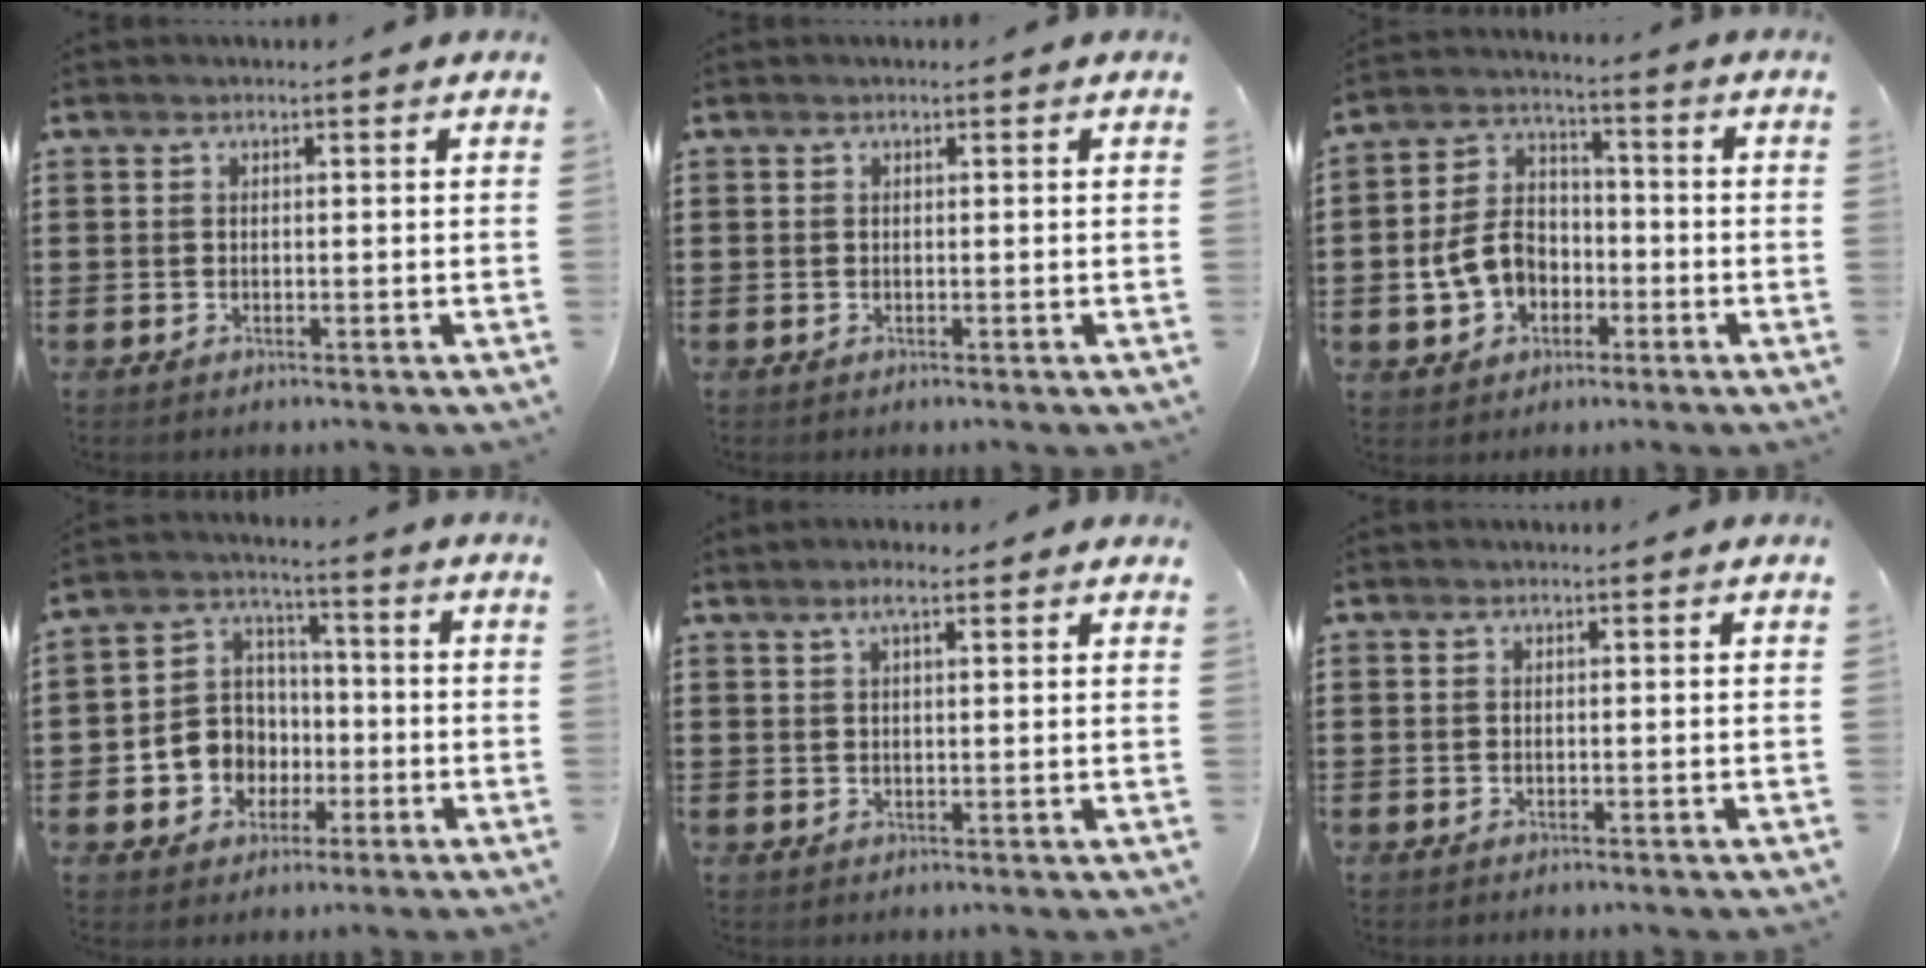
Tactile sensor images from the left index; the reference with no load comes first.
{"total": 0.0}
{"total": 8.1, "force": [-2.2, 6.5, 4.3], "torque": [-0.120, 0.016, -0.046]}
{"total": 7.6, "force": [-1.8, 7.1, 2.0], "torque": [-0.072, 0.013, -0.032]}
{"total": 3.3, "force": [2.4, 0.5, 2.2], "torque": [-0.047, 0.004, 0.042]}
{"total": 0.0}